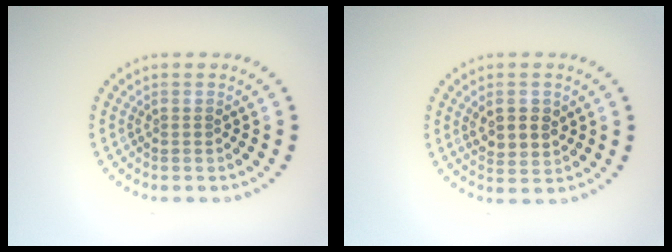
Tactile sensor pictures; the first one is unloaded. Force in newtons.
{"total": 3.2, "press": 3.1, "slide": 0.6}